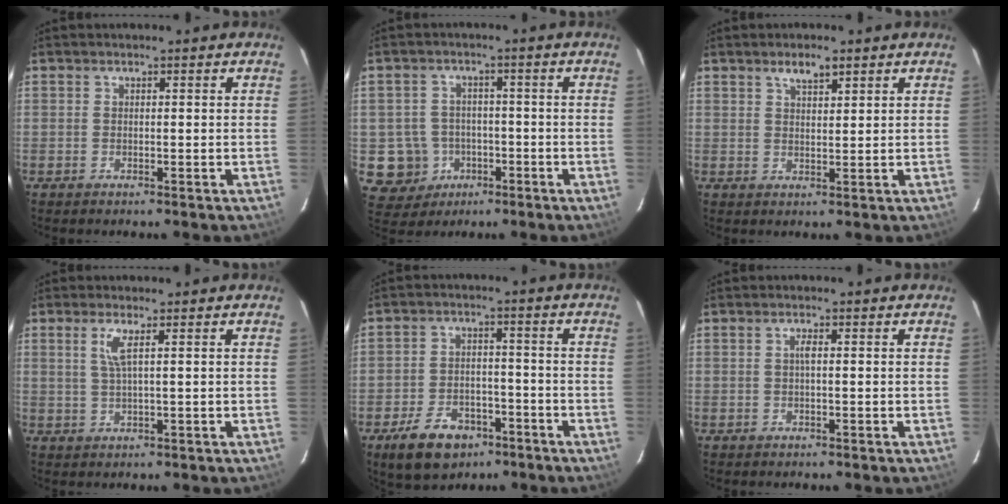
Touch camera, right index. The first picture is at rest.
{"total": 8.6, "force": [-2.7, 8.1, 1.3], "torque": [-0.060, 0.027, -0.028]}
{"total": 3.4, "force": [2.3, 1.2, 2.3], "torque": [-0.037, 0.005, 0.040]}
{"total": 3.0, "force": [1.1, -0.2, 2.7], "torque": [-0.057, -0.002, 0.024]}
{"total": 11.0, "force": [-6.7, 6.8, 5.4], "torque": [-0.128, 0.010, -0.098]}
{"total": 1.1, "force": [0.0, 0.0, 1.1], "torque": [-0.021, 0.003, -0.001]}